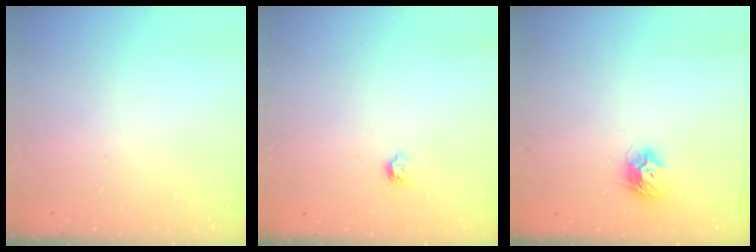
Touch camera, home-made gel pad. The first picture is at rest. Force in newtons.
{"total": 4.0, "press": 4.0, "slide": 0.8}
{"total": 8.9, "press": 8.9, "slide": 0.1}